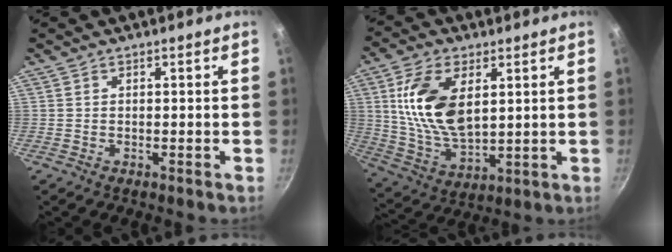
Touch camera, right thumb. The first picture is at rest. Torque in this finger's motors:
{"motor_torque": [1.42, 1.69, 1.66, 0.02, 0.58]}